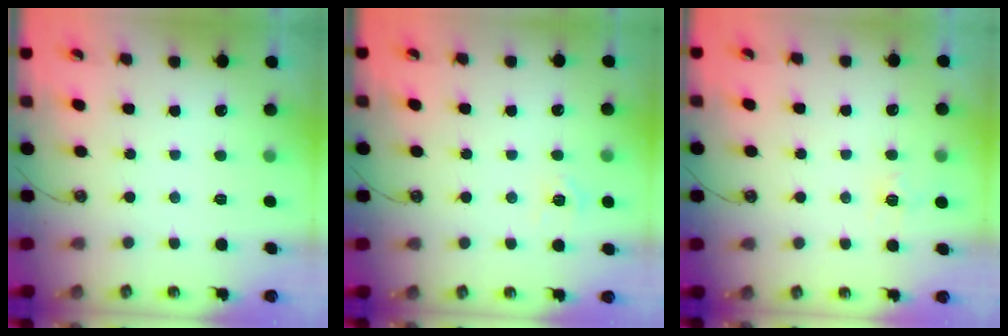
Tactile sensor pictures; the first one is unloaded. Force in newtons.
{"total": 5.9, "press": 5.9, "slide": 0.6}
{"total": 5.0, "press": 5.0, "slide": 0.7}